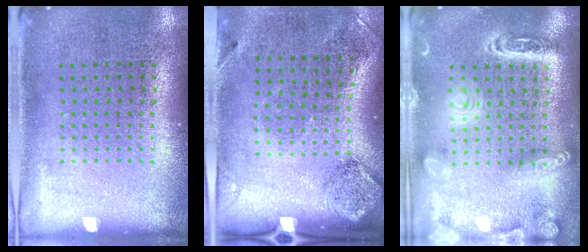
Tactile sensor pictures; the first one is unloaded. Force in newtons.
{"total": 1.9, "press": 1.1, "slide": 1.6}
{"total": 4.0, "press": 4.0, "slide": 0.4}